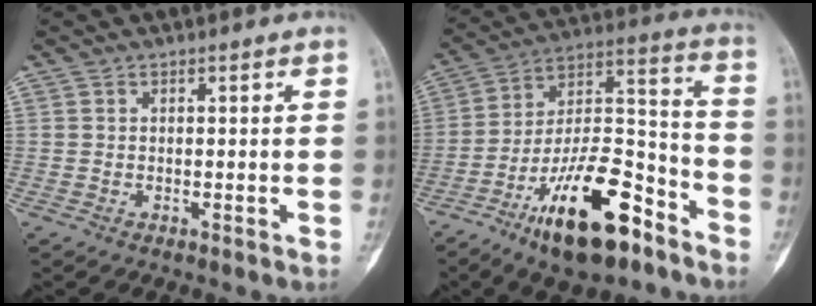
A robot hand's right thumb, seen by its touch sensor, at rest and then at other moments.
{"total": 22.1, "force": [-13.0, 8.6, 15.7], "torque": [-0.268, 0.087, -0.221]}